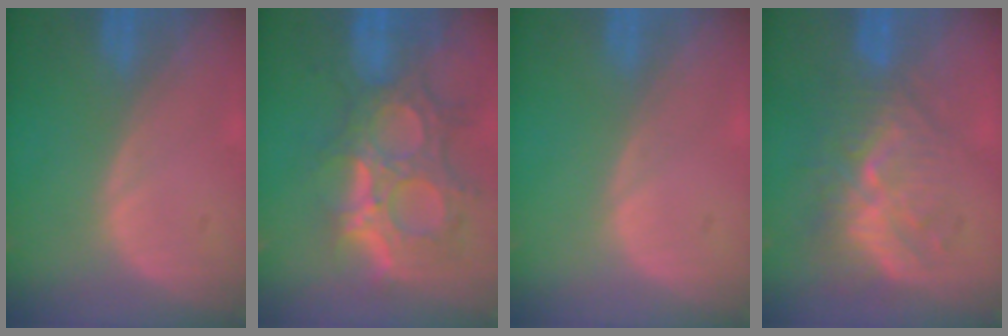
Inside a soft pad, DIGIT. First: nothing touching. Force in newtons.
{"total": 12.9, "press": 11.1, "slide": 6.7}
{"total": 0.0}
{"total": 9.9, "press": 8.6, "slide": 4.9}